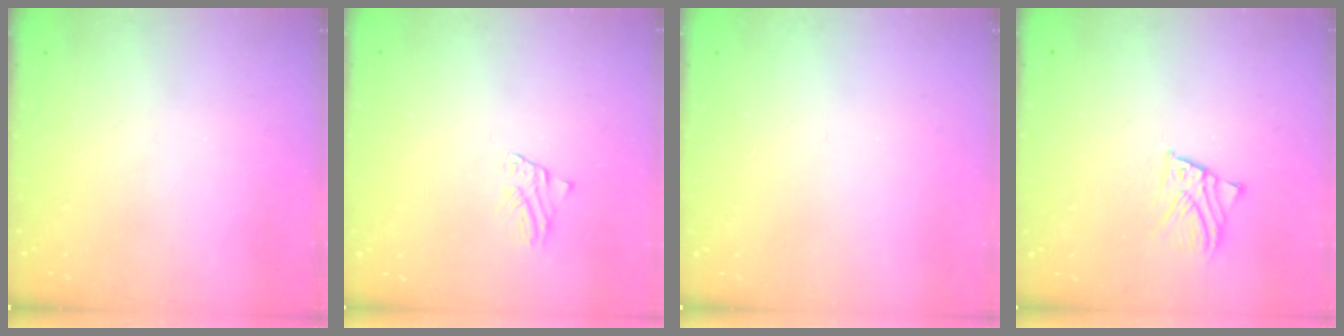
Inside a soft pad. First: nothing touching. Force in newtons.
{"total": 1.4, "press": 1.4, "slide": 0.0}
{"total": 2.5, "press": 2.4, "slide": 0.3}
{"total": 2.5, "press": 2.5, "slide": 0.1}